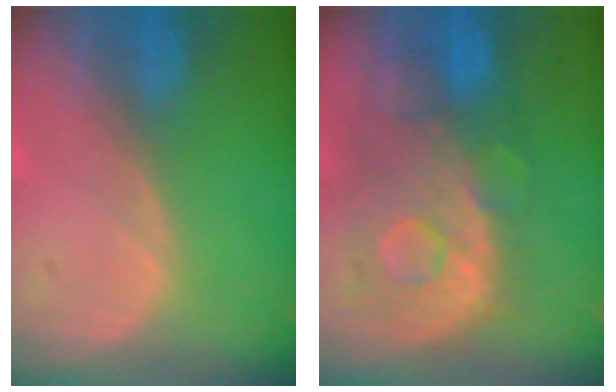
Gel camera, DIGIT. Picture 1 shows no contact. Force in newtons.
{"total": 10.5, "press": 9.4, "slide": 4.7}